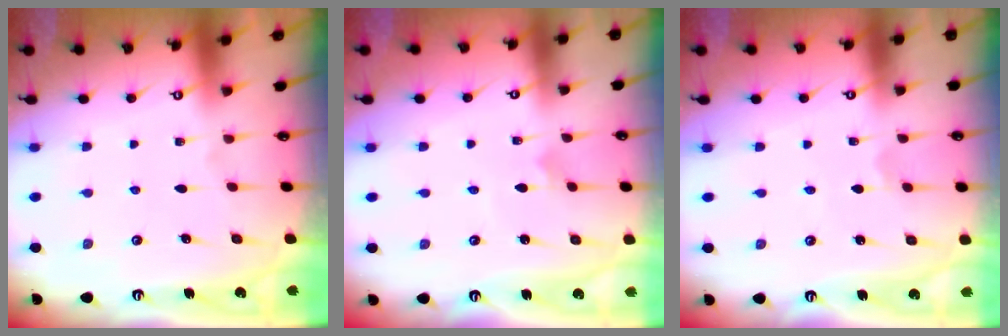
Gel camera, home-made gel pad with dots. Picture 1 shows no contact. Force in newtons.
{"total": 1.9, "press": 1.9, "slide": 0.1}
{"total": 0.7, "press": 0.7, "slide": 0.1}